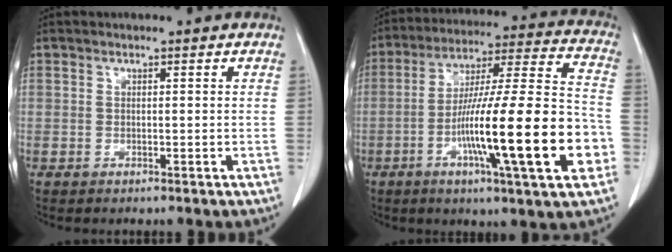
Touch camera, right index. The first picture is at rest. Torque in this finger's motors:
{"motor_torque": [1.77, -0.37, 0.96, 0.20]}